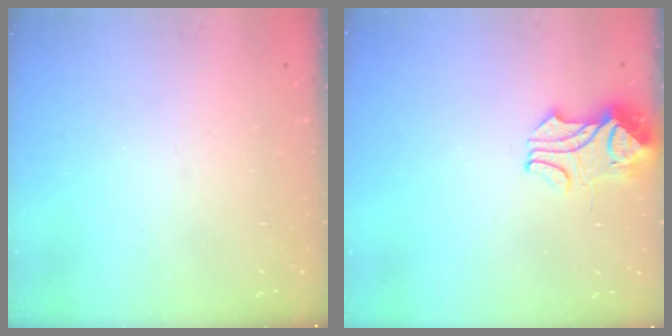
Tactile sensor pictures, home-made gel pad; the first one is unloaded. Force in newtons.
{"total": 2.3, "press": 2.1, "slide": 0.8}